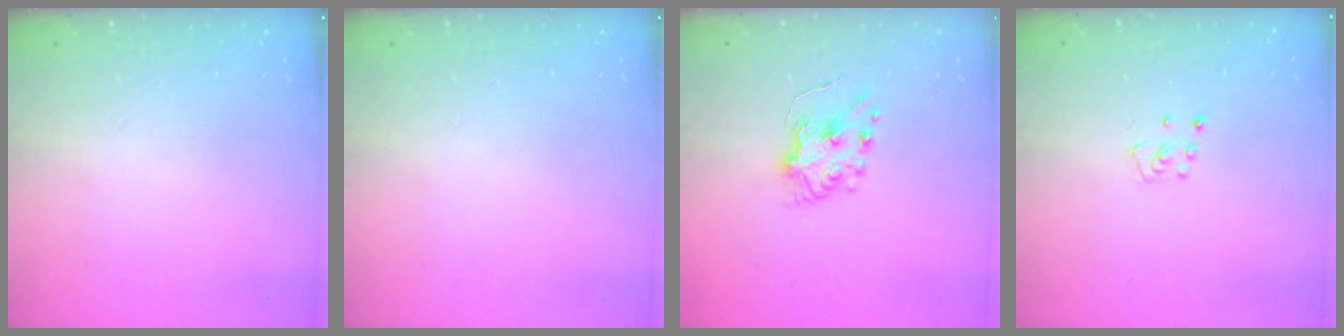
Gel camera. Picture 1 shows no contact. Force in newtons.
{"total": 0.0}
{"total": 6.6, "press": 6.6, "slide": 0.7}
{"total": 3.6, "press": 3.6, "slide": 0.3}